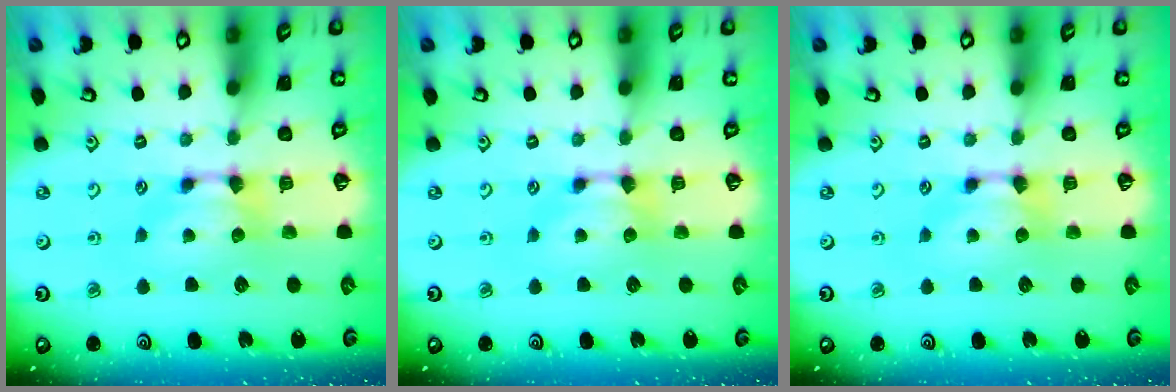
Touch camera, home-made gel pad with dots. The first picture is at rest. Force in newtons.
{"total": 0.0}
{"total": 0.0}